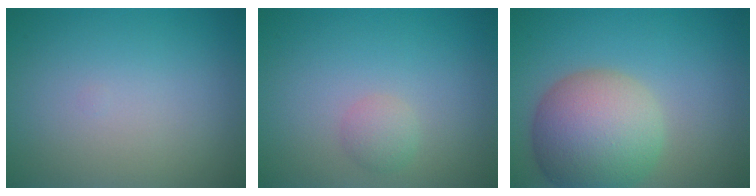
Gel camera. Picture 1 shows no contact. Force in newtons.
{"total": 1.4, "press": 1.4, "slide": 0.1}
{"total": 8.8, "press": 8.8, "slide": 0.7}